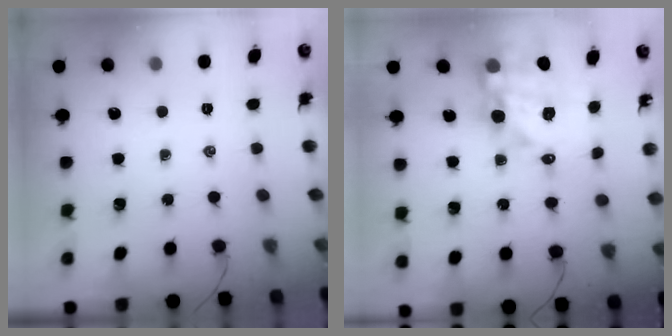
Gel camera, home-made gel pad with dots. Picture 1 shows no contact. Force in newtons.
{"total": 15.4, "press": 14.9, "slide": 3.9}